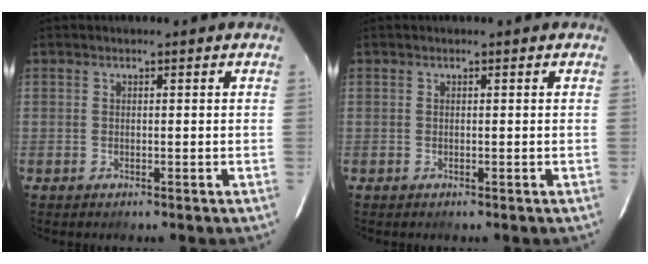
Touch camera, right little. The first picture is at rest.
{"total": 0.0}